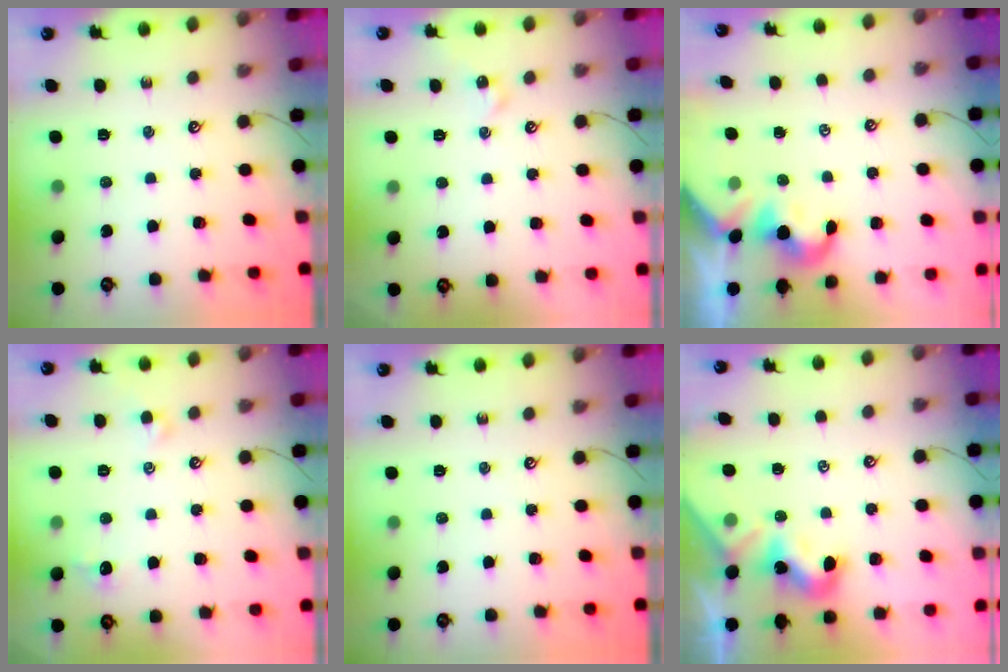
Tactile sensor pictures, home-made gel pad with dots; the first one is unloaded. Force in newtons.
{"total": 0.0}
{"total": 1.1, "press": 1.1, "slide": 0.3}
{"total": 2.9, "press": 2.8, "slide": 0.8}
{"total": 0.0}
{"total": 1.8, "press": 1.8, "slide": 0.5}